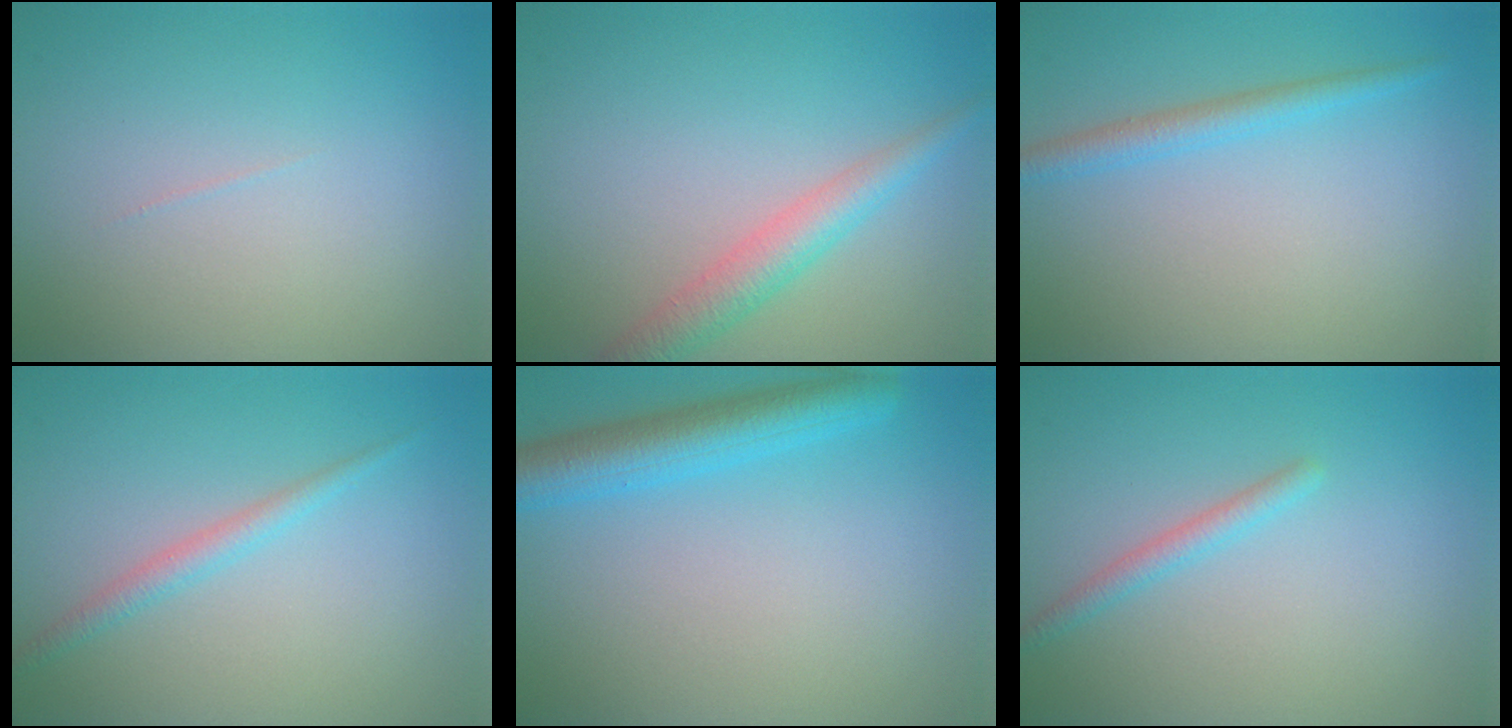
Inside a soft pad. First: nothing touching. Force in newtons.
{"total": 3.1, "press": 3.1, "slide": 0.2}
{"total": 2.1, "press": 2.1, "slide": 0.1}
{"total": 1.7, "press": 1.7, "slide": 0.1}
{"total": 4.9, "press": 4.9, "slide": 0.3}
{"total": 1.5, "press": 1.5, "slide": 0.0}